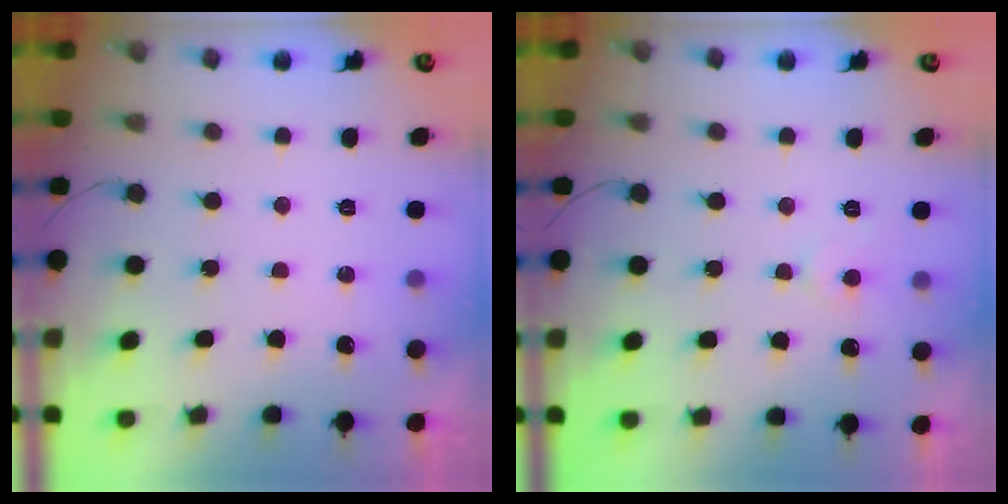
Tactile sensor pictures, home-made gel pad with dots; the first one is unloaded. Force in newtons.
{"total": 4.4, "press": 4.4, "slide": 0.4}